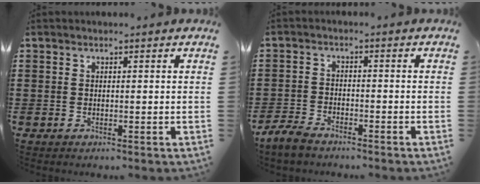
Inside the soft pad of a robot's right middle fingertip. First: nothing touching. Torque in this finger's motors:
{"motor_torque": [0.91, -0.37, 0.03, 0.06]}